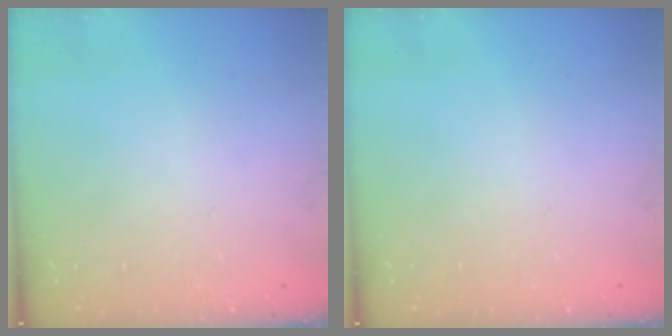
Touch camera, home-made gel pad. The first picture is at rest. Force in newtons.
{"total": 0.0}